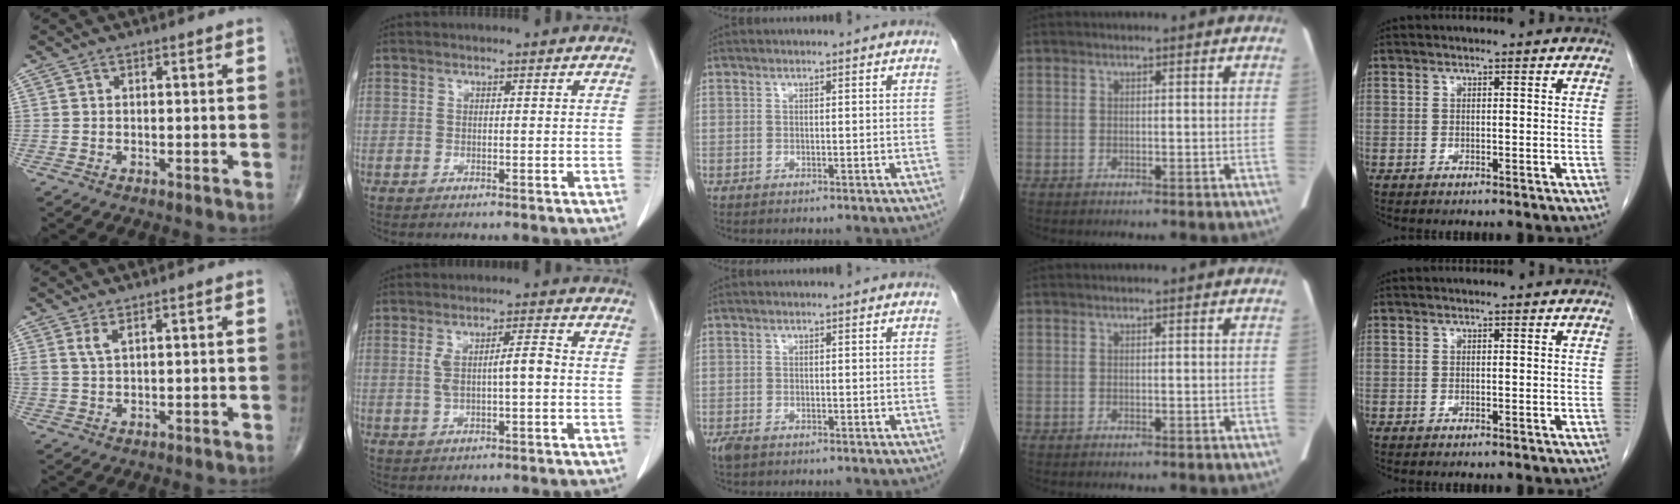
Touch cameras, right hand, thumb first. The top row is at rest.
{"thumb": {"total": 2.4, "force": [1.4, 0.6, 1.8], "torque": [-0.044, -0.004, 0.036]}, "index": {"total": 5.3, "force": [0.1, 1.0, 5.2], "torque": [-0.100, 0.016, 0.008]}, "middle": {"total": 2.1, "force": [-1.3, 1.0, 1.2], "torque": [-0.029, -0.004, -0.020]}}